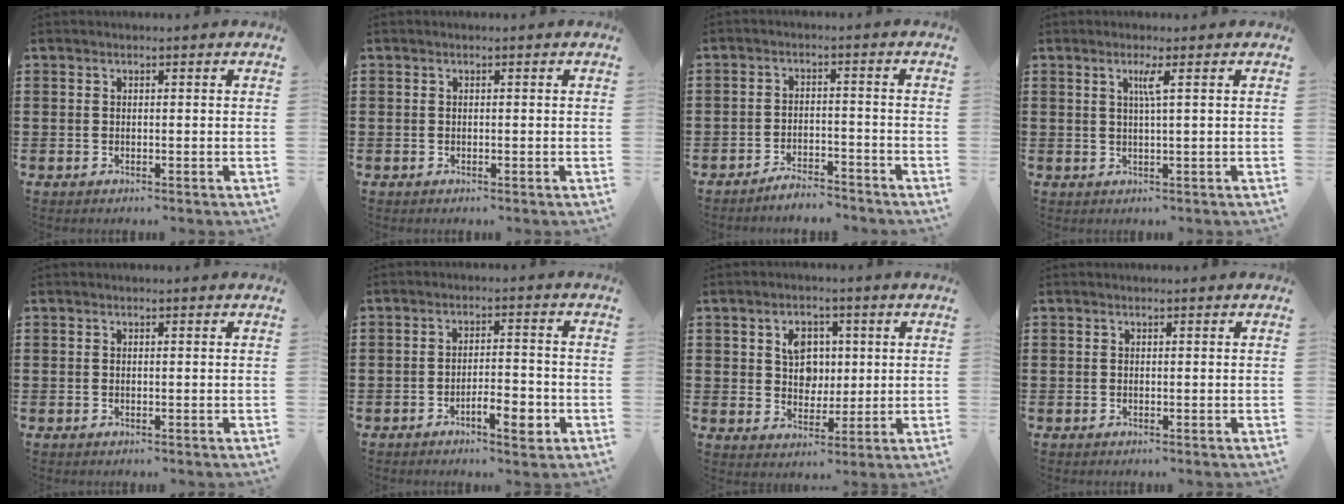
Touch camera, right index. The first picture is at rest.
{"total": 0.0}
{"total": 3.7, "force": [-3.7, 0.2, 0.3], "torque": [-0.010, 0.005, -0.075]}
{"total": 2.4, "force": [0.7, -0.4, 2.3], "torque": [-0.045, -0.003, 0.008]}
{"total": 0.0}
{"total": 5.3, "force": [-2.8, 1.8, 4.1], "torque": [-0.065, 0.008, -0.048]}
{"total": 5.5, "force": [1.4, 4.5, 2.8], "torque": [-0.057, 0.011, 0.019]}
{"total": 0.0}